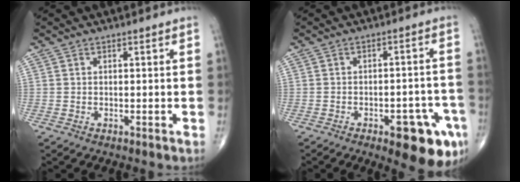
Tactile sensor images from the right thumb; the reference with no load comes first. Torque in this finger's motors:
{"motor_torque": [1.65, 1.88, 0.19, -0.35, 0.22]}